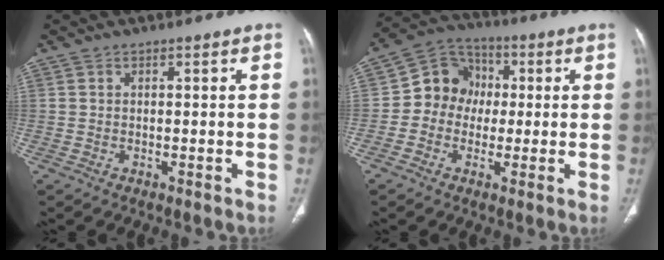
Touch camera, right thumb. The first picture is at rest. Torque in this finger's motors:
{"motor_torque": [0.80, 0.59, 0.54, -0.40, 0.00]}